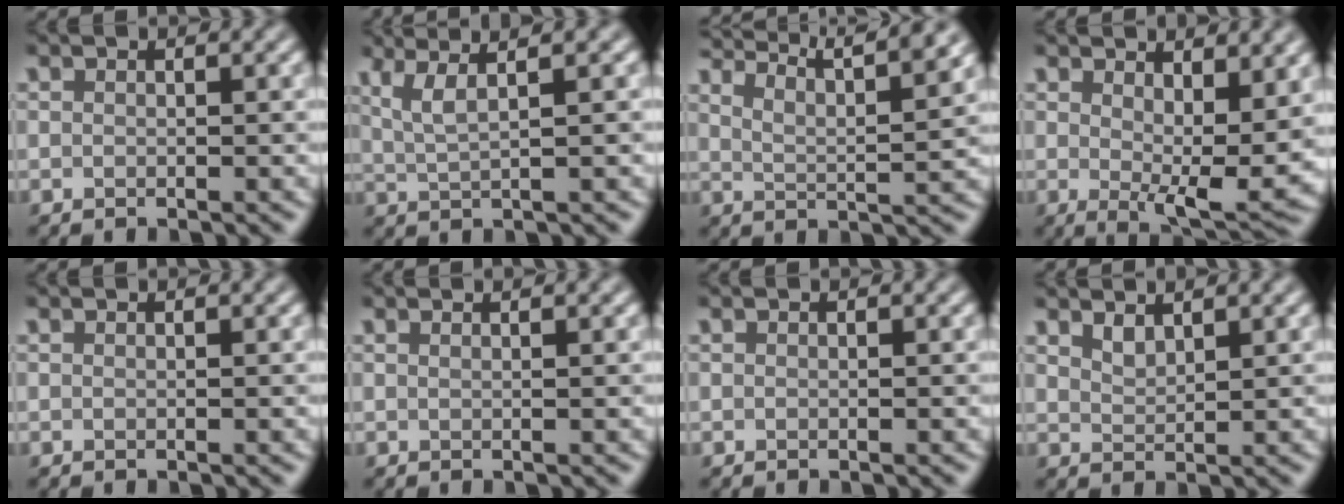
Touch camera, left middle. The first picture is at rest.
{"total": 3.9, "force": [1.9, 0.9, 3.3], "torque": [-0.052, 0.010, 0.029]}
{"total": 10.4, "force": [8.5, 2.4, 5.5], "torque": [-0.069, 0.027, 0.082]}
{"total": 6.9, "force": [1.8, 2.4, 6.2], "torque": [-0.100, -0.019, 0.034]}
{"total": 0.0}
{"total": 1.9, "force": [1.2, 0.8, 1.3], "torque": [0.002, -0.003, -0.008]}
{"total": 0.0}
{"total": 1.4, "force": [1.3, 0.3, 0.6], "torque": [-0.014, -0.004, 0.027]}